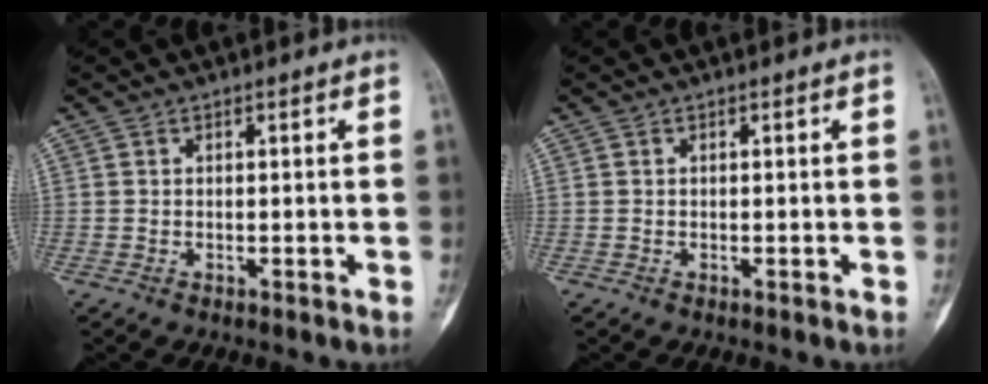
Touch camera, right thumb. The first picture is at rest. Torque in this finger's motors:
{"motor_torque": [0.14, 0.47, 0.23, 0.03, 0.07]}